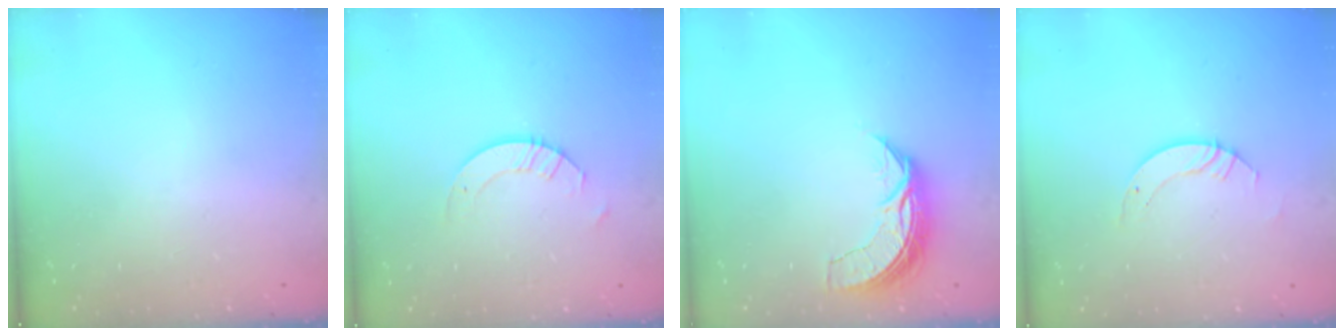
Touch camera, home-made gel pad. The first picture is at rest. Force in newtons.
{"total": 3.5, "press": 3.5, "slide": 0.3}
{"total": 7.4, "press": 7.3, "slide": 0.5}
{"total": 3.8, "press": 3.7, "slide": 0.4}